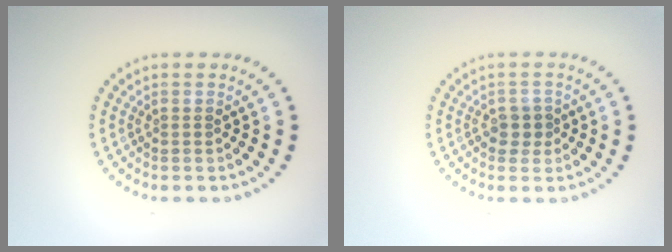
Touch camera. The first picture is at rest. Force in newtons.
{"total": 1.4, "press": 1.3, "slide": 0.6}